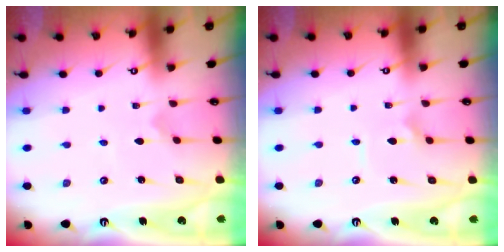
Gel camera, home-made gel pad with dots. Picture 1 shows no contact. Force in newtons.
{"total": 1.7, "press": 1.7, "slide": 0.3}